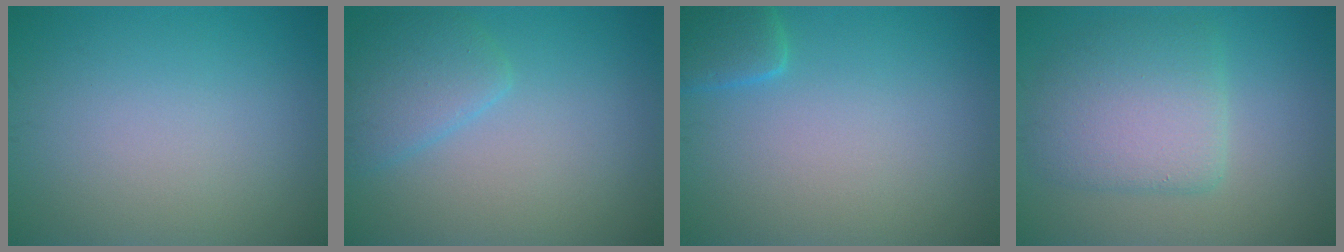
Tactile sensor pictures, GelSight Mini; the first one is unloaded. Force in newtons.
{"total": 2.9, "press": 2.9, "slide": 0.1}
{"total": 2.3, "press": 2.3, "slide": 0.2}
{"total": 5.1, "press": 5.1, "slide": 0.4}